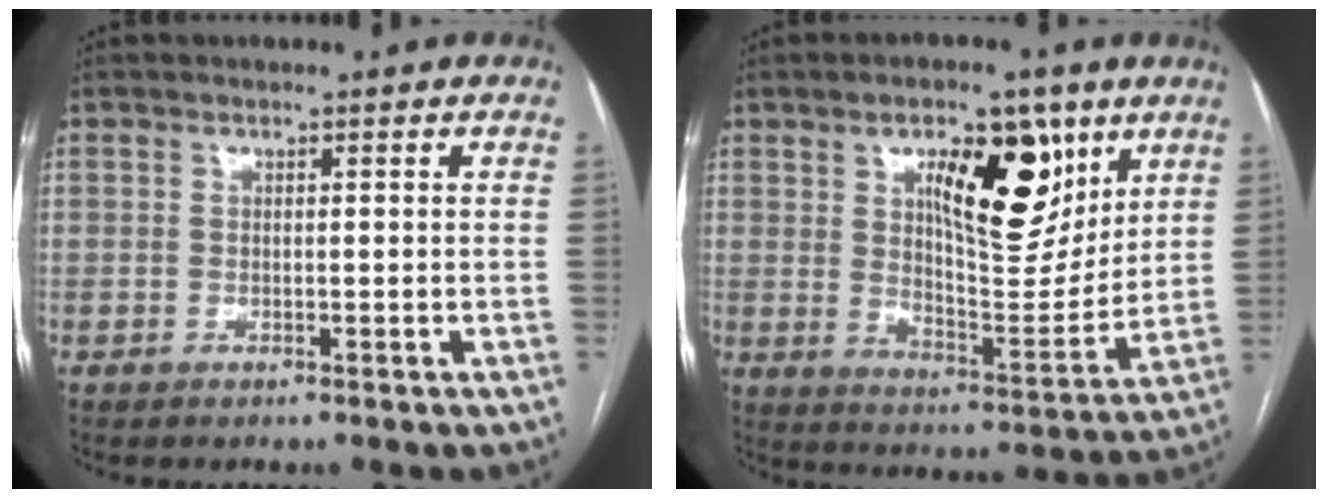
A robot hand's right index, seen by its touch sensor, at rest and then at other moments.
{"total": 14.7, "force": [6.9, 5.3, 11.8], "torque": [-0.175, 0.000, 0.117]}